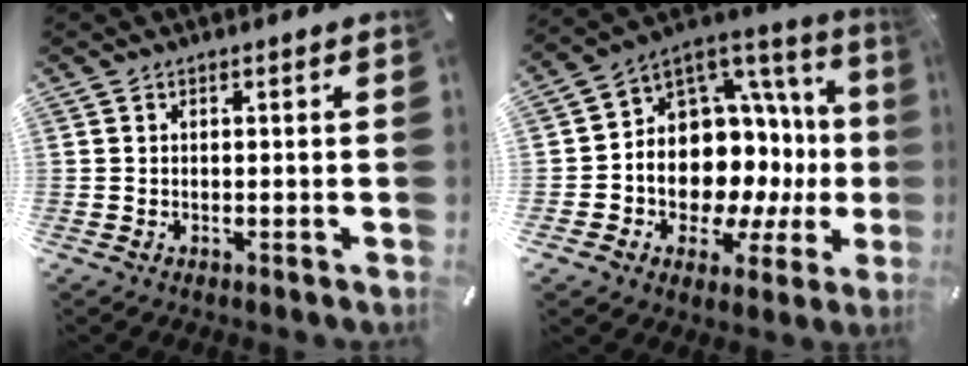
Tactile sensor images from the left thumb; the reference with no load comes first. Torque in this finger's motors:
{"motor_torque": [1.64, 3.16, 0.37, 0.22, 0.10]}